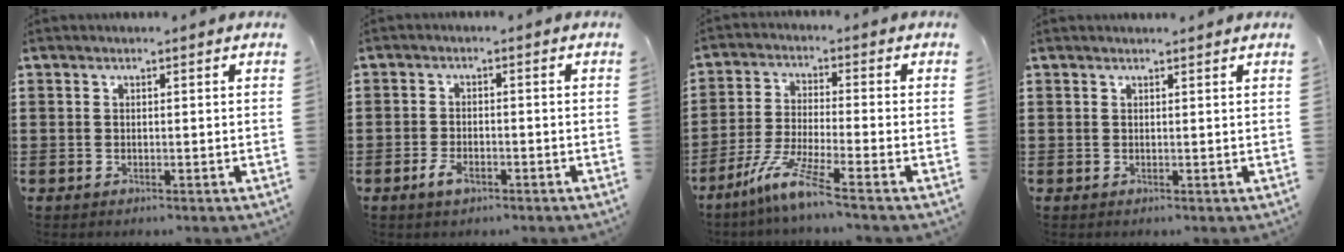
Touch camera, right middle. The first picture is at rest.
{"total": 3.1, "force": [-1.7, 1.3, 2.2], "torque": [-0.053, -0.005, -0.035]}
{"total": 7.5, "force": [-5.3, 0.0, 5.4], "torque": [-0.112, -0.017, -0.102]}
{"total": 0.6, "force": [0.6, 0.0, 0.1], "torque": [0.005, -0.004, 0.010]}